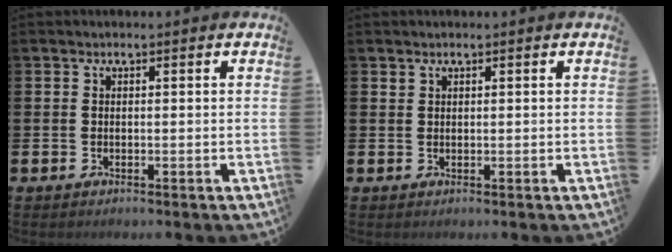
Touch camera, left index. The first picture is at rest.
{"total": 0.9, "force": [0.8, 0.3, 0.1], "torque": [0.014, -0.004, 0.011]}